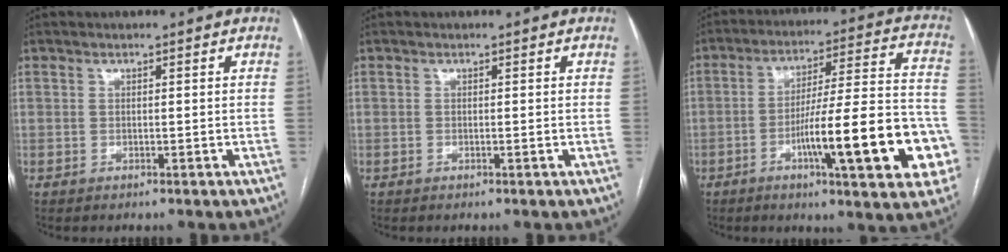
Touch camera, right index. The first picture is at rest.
{"total": 0.0}
{"total": 20.1, "force": [-6.9, 2.2, 18.8], "torque": [-0.229, 0.019, -0.092]}